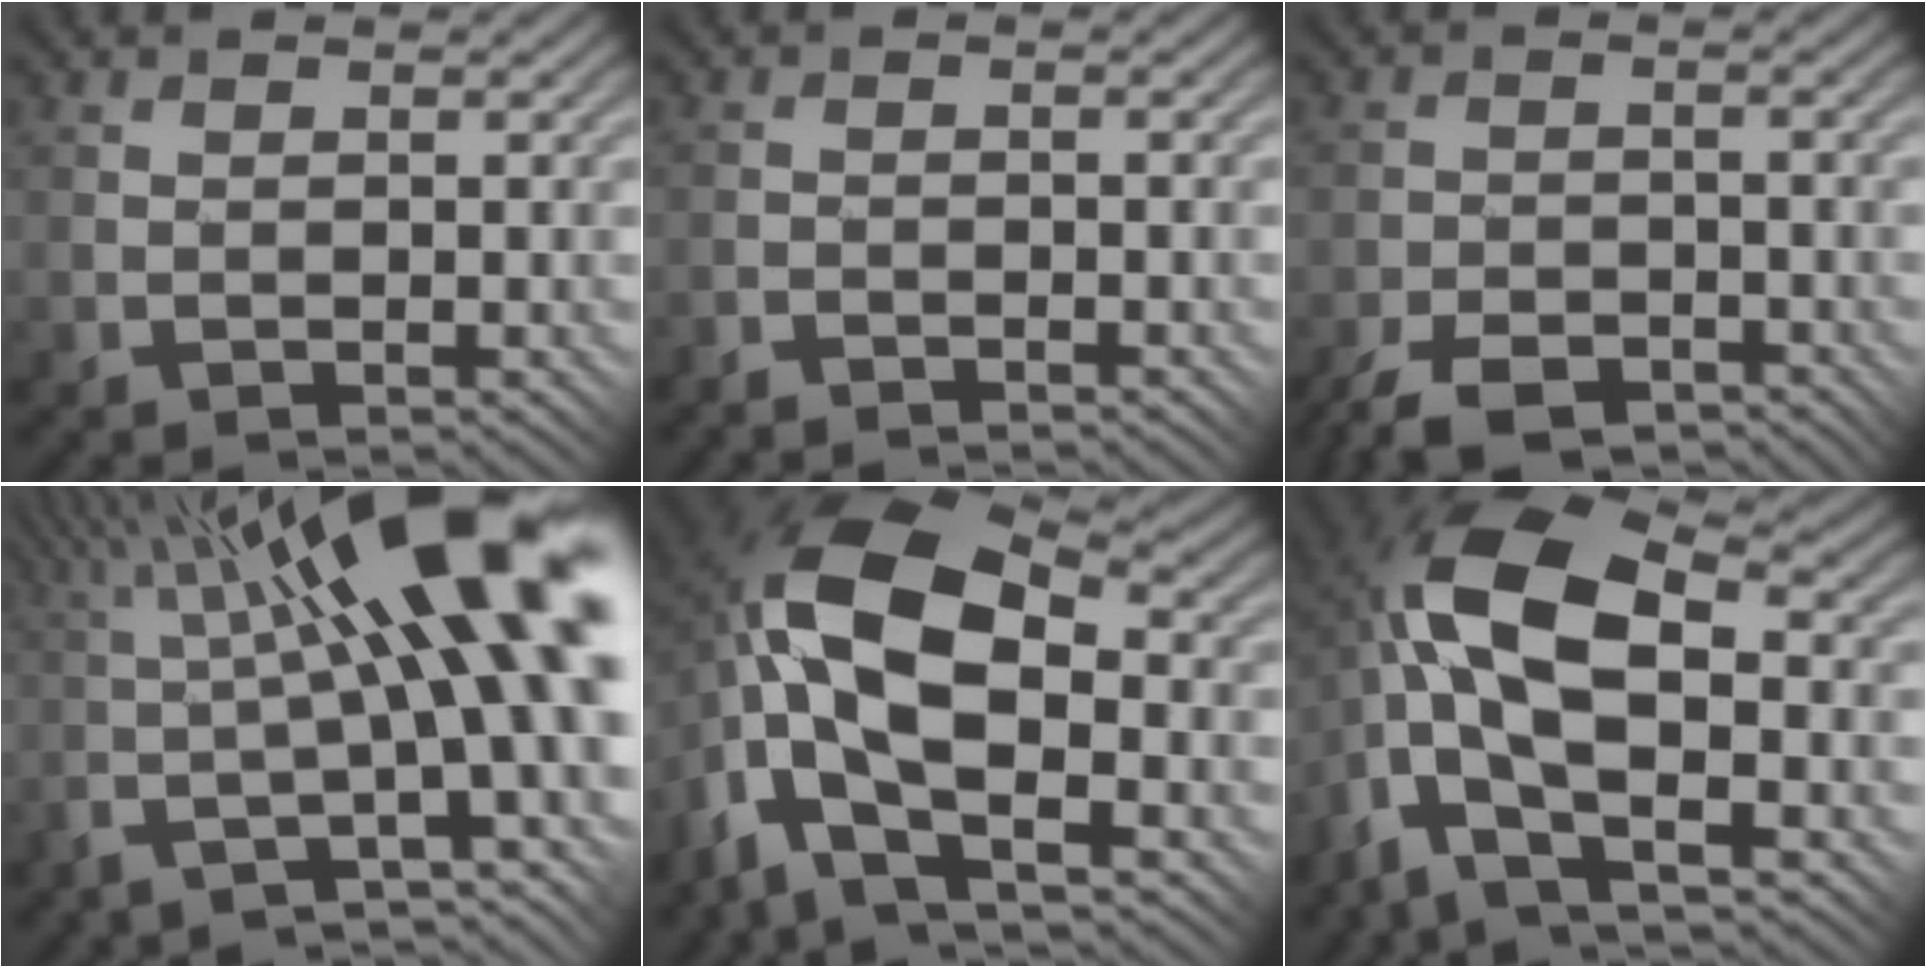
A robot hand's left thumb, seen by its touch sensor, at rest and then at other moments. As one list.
[{"total": 1.7, "force": [-1.7, -0.2, 0.1], "torque": [-0.002, 0.007, -0.038]}, {"total": 6.2, "force": [-4.7, 2.5, 3.2], "torque": [-0.060, -0.007, -0.089]}, {"total": 17.9, "force": [3.2, 3.0, 17.3], "torque": [-0.240, 0.030, 0.055]}, {"total": 16.2, "force": [-3.0, 8.8, 13.3], "torque": [-0.267, 0.001, -0.051]}, {"total": 14.6, "force": [-1.8, 7.3, 12.5], "torque": [-0.262, 0.016, -0.040]}]